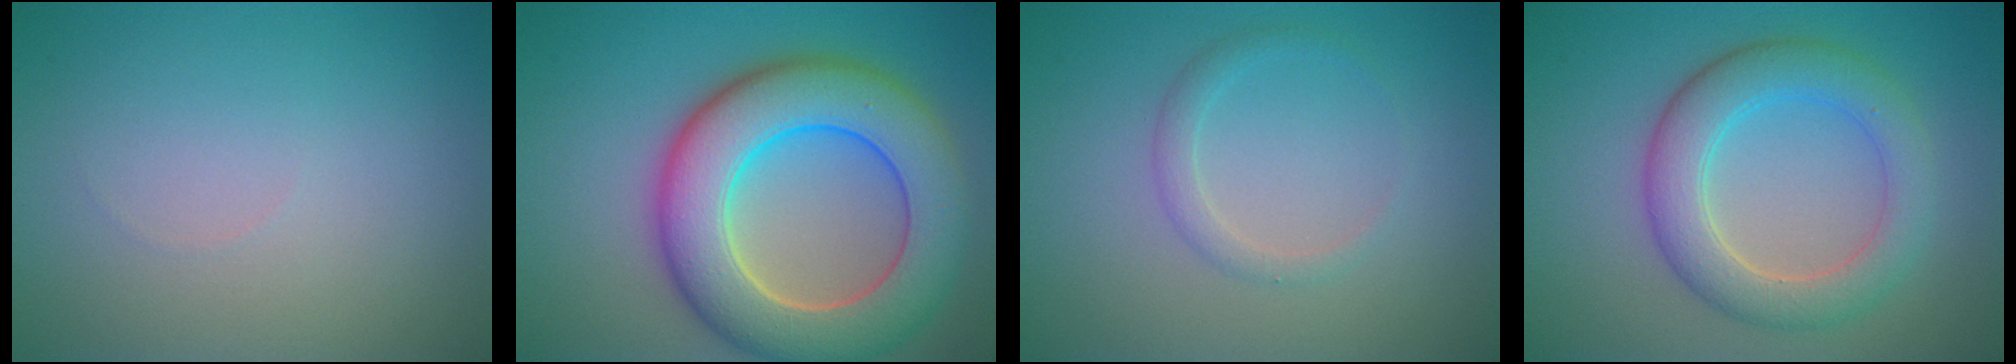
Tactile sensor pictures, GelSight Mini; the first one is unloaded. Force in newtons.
{"total": 11.0, "press": 11.0, "slide": 0.9}
{"total": 1.5, "press": 1.5, "slide": 0.0}
{"total": 5.4, "press": 5.4, "slide": 0.1}